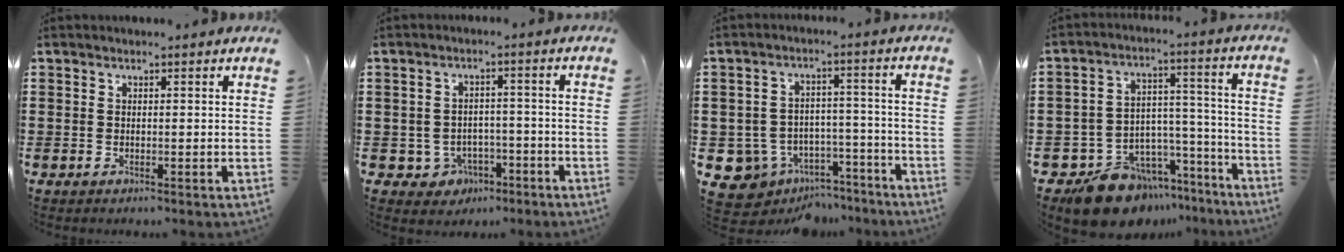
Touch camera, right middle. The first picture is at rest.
{"total": 3.4, "force": [-2.3, 2.3, 0.9], "torque": [-0.026, 0.004, -0.048]}
{"total": 6.5, "force": [-4.8, 4.2, 1.5], "torque": [-0.051, 0.017, -0.092]}
{"total": 12.2, "force": [-10.4, 5.9, 2.2], "torque": [-0.041, 0.053, -0.188]}